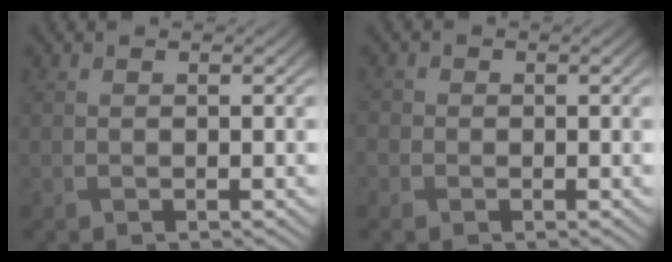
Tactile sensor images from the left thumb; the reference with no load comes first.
{"total": 1.3, "force": [-0.4, 1.3, 0.2], "torque": [0.000, -0.002, -0.012]}